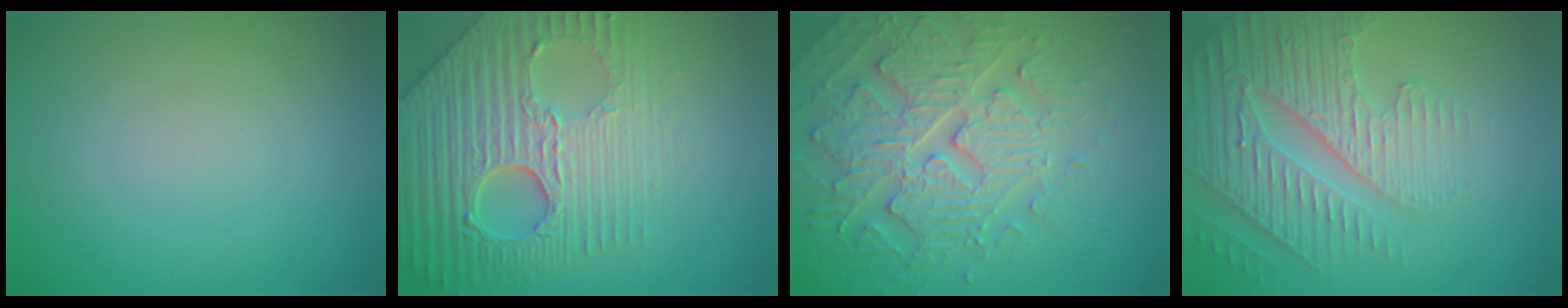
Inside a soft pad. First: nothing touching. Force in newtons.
{"total": 8.7, "press": 6.0, "slide": 6.3}
{"total": 5.2, "press": 5.0, "slide": 1.4}
{"total": 4.8, "press": 4.3, "slide": 2.0}